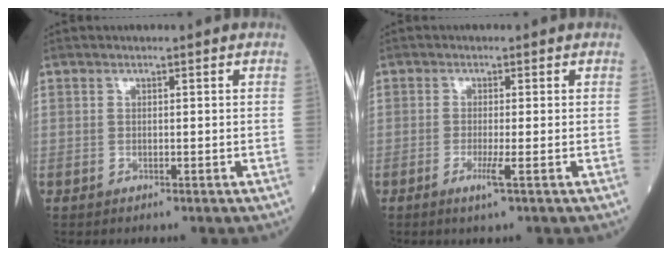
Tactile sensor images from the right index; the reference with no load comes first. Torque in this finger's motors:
{"motor_torque": [0.04, -0.02, -0.03, -0.01]}